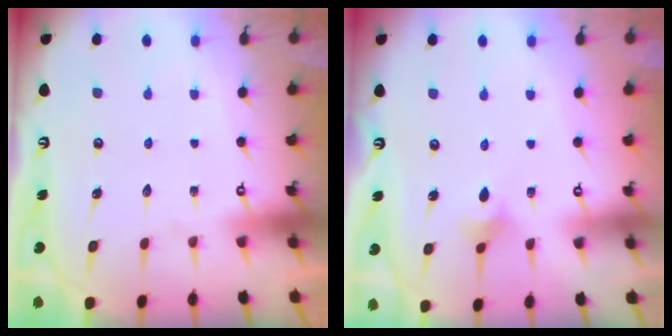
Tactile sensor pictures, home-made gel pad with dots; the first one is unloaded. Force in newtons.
{"total": 3.6, "press": 3.6, "slide": 0.5}